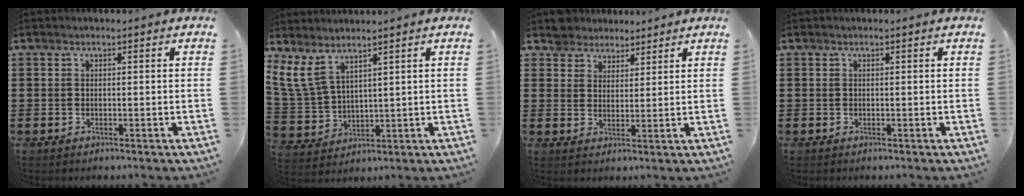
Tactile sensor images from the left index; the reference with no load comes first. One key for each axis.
{"total": 6.3, "fx": 4.2, "fy": 2.8, "fz": 3.7, "tx": -0.102, "ty": -0.010, "tz": 0.076}
{"total": 3.8, "fx": 3.0, "fy": 2.1, "fz": -0.8, "tx": -0.004, "ty": 0.001, "tz": 0.058}
{"total": 0.0}